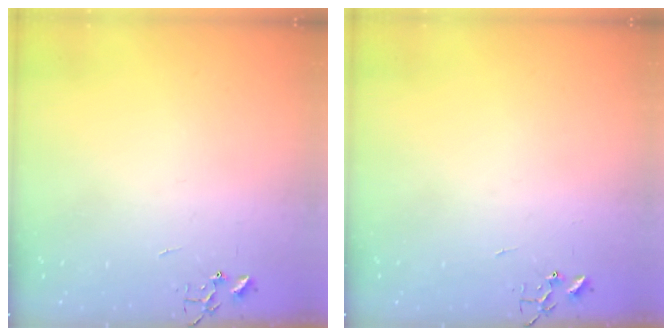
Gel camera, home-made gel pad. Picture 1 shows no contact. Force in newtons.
{"total": 0.0}